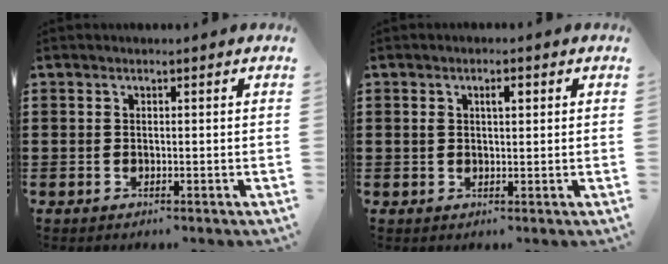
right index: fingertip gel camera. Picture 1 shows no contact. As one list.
[{"total": 2.2, "force": [0.7, 0.9, 1.9], "torque": [-0.031, 0.004, 0.009]}]